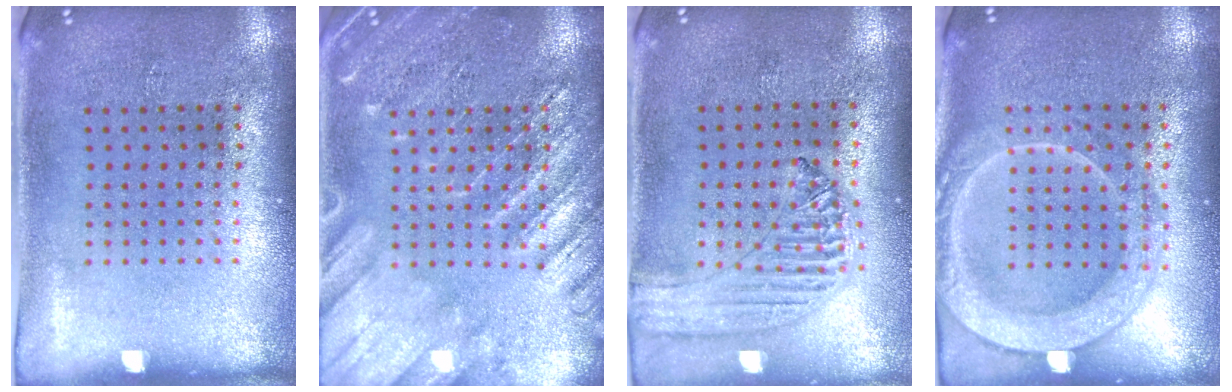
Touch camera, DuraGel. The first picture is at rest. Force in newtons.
{"total": 4.2, "press": 4.1, "slide": 0.5}
{"total": 1.3, "press": 1.3, "slide": 0.1}
{"total": 2.0, "press": 2.0, "slide": 0.2}